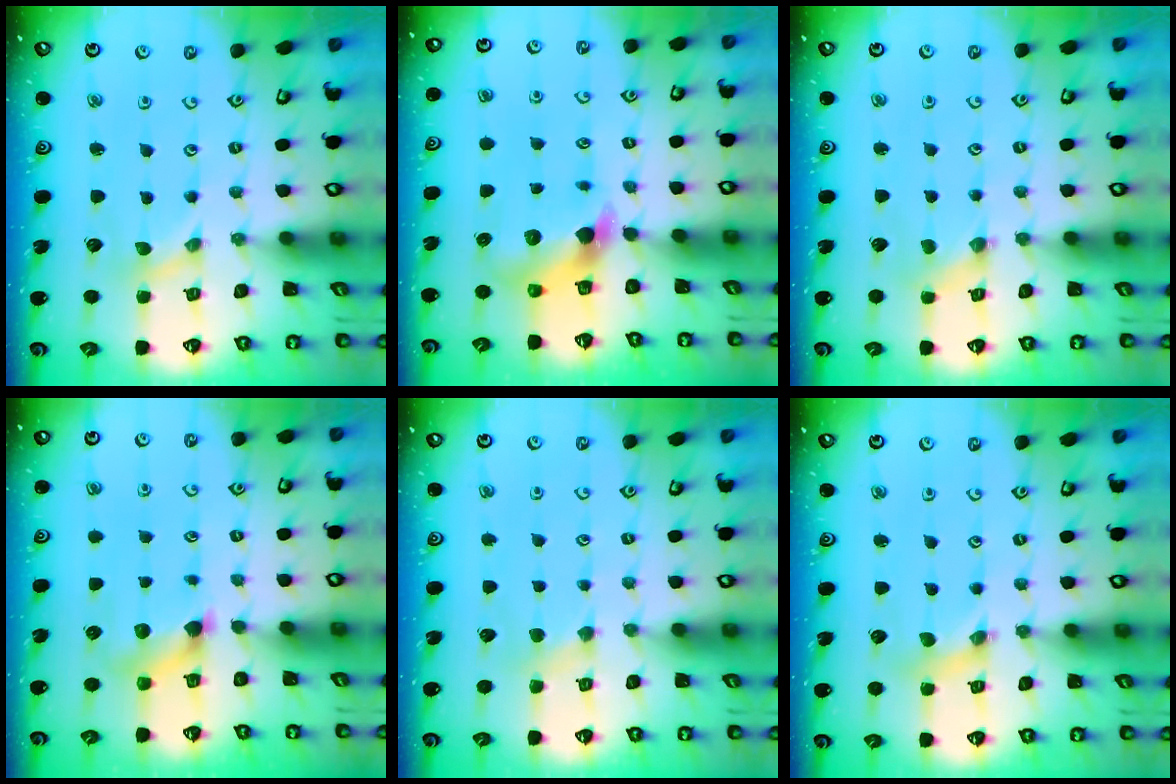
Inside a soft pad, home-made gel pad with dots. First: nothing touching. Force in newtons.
{"total": 6.9, "press": 6.9, "slide": 0.5}
{"total": 0.0}
{"total": 6.5, "press": 6.4, "slide": 0.8}
{"total": 2.7, "press": 2.6, "slide": 0.4}
{"total": 1.7, "press": 1.7, "slide": 0.2}